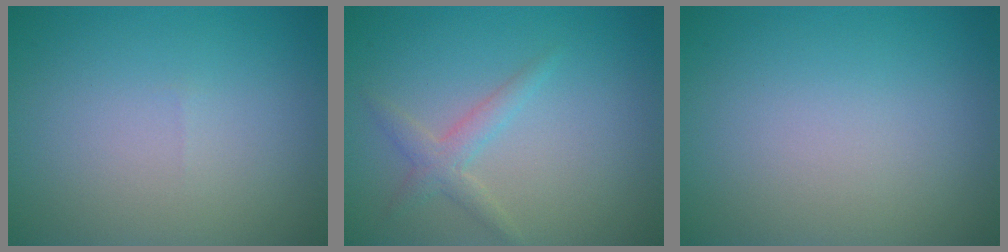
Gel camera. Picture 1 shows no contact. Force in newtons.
{"total": 1.9, "press": 1.9, "slide": 0.1}
{"total": 0.0}